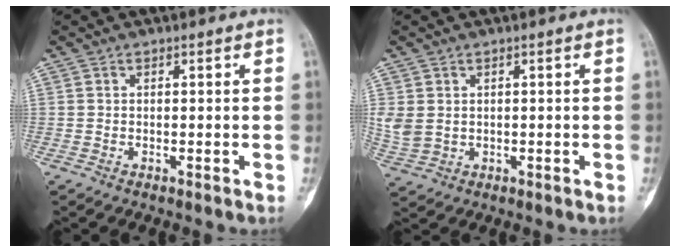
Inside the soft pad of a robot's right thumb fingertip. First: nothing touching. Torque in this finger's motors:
{"motor_torque": [-0.26, 1.00, 1.16, 0.54, 0.15]}